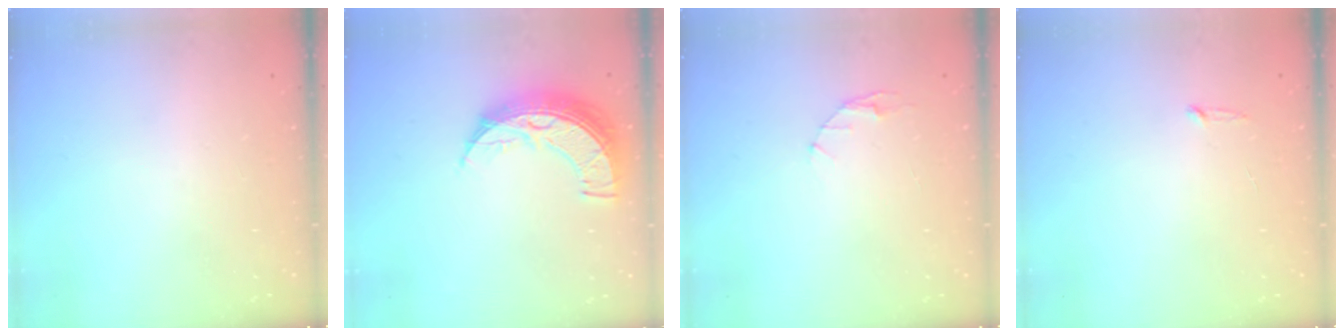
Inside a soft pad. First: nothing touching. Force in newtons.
{"total": 11.9, "press": 11.8, "slide": 1.0}
{"total": 2.9, "press": 2.9, "slide": 0.4}
{"total": 2.5, "press": 2.5, "slide": 0.2}